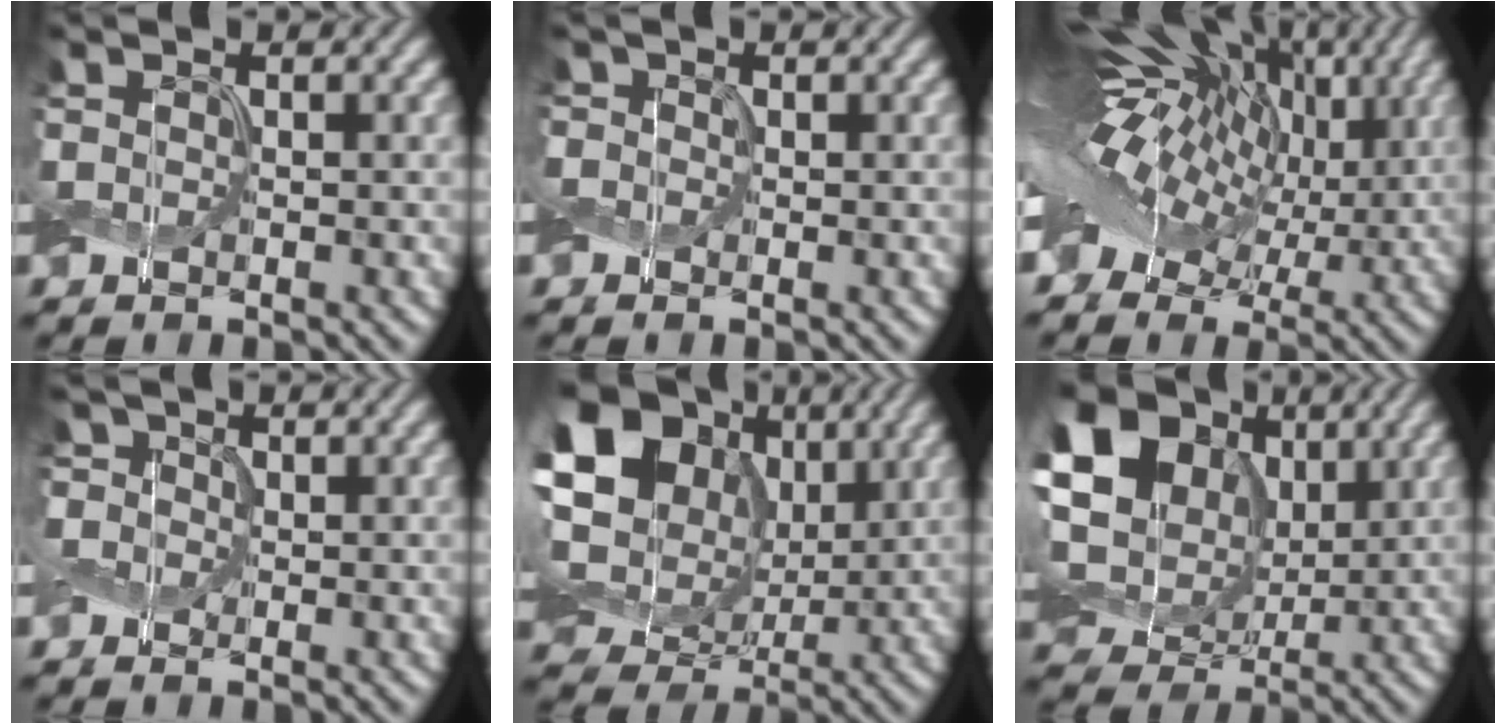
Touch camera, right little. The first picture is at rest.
{"total": 0.7, "force": [0.0, 0.7, 0.1], "torque": [-0.001, 0.001, -0.003]}
{"total": 18.8, "force": [4.2, 10.2, 15.3], "torque": [-0.250, 0.022, 0.062]}
{"total": 3.7, "force": [1.7, 2.9, 1.6], "torque": [-0.047, 0.010, 0.015]}
{"total": 19.9, "force": [6.3, 15.2, 11.1], "torque": [-0.247, 0.046, 0.095]}
{"total": 18.1, "force": [5.7, 14.2, 9.7], "torque": [-0.232, 0.042, 0.081]}